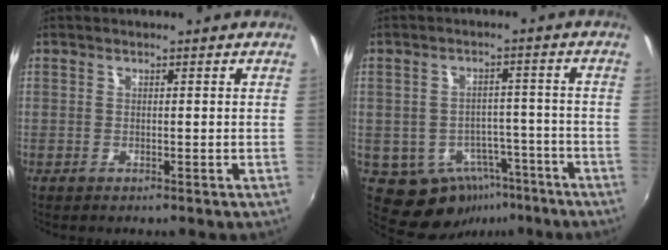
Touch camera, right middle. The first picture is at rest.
{"total": 9.9, "force": [-5.5, 7.5, 3.5], "torque": [-0.066, 0.019, -0.051]}